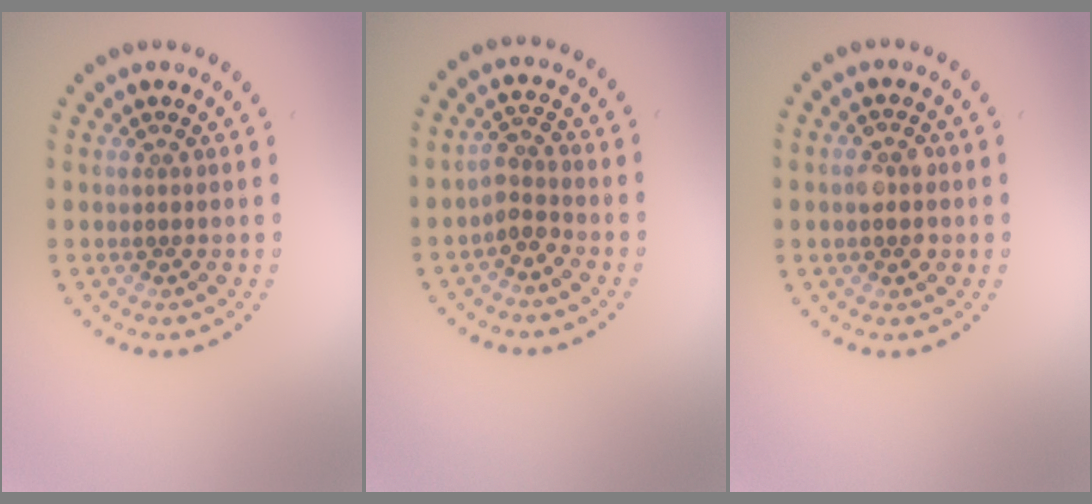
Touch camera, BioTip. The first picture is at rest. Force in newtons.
{"total": 1.9, "press": 1.5, "slide": 1.0}
{"total": 2.6, "press": 2.6, "slide": 0.2}